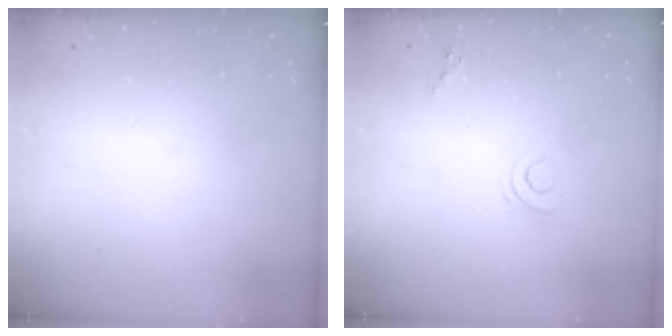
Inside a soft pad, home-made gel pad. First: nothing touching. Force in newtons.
{"total": 6.6, "press": 6.5, "slide": 0.7}